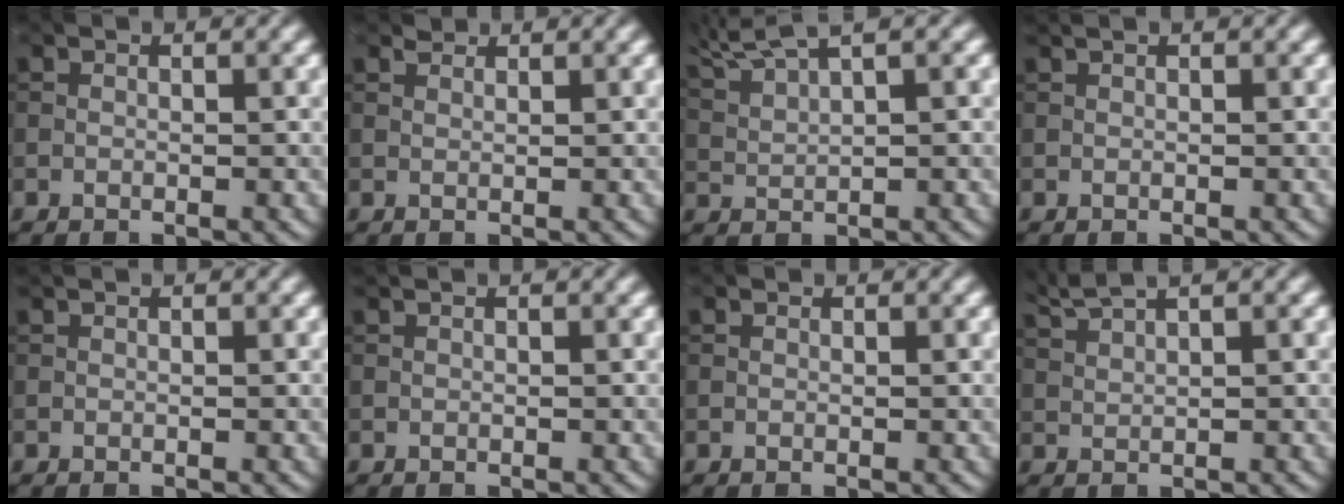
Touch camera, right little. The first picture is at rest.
{"total": 0.9, "force": [0.9, 0.2, 0.2], "torque": [-0.008, 0.000, 0.016]}
{"total": 5.5, "force": [4.3, 0.9, 3.2], "torque": [-0.079, 0.020, 0.077]}
{"total": 0.7, "force": [0.5, 0.1, 0.4], "torque": [-0.009, 0.003, 0.004]}
{"total": 0.0}
{"total": 0.0}
{"total": 0.0}
{"total": 2.9, "force": [2.3, 0.5, 1.7], "torque": [-0.032, 0.010, 0.050]}